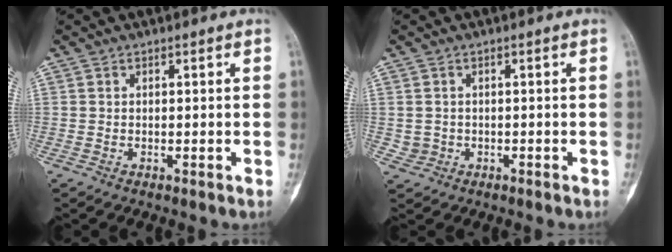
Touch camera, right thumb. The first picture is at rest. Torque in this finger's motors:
{"motor_torque": [0.23, 0.03, 0.12, -0.01, 0.00]}